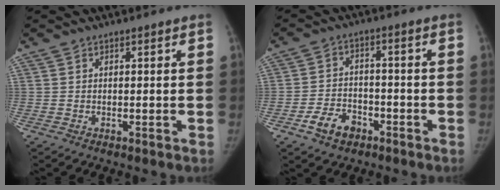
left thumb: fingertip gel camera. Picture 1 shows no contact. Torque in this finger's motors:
{"motor_torque": [-0.53, 0.64, 0.48, 0.23, 0.03]}